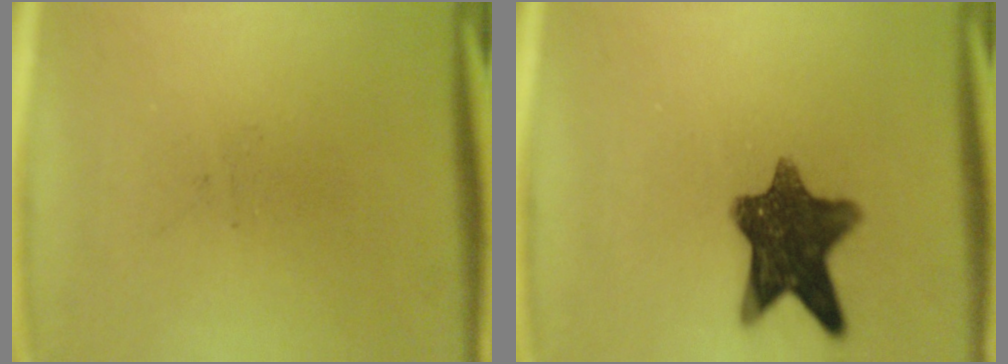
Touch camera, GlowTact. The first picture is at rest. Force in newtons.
{"total": 10.8}